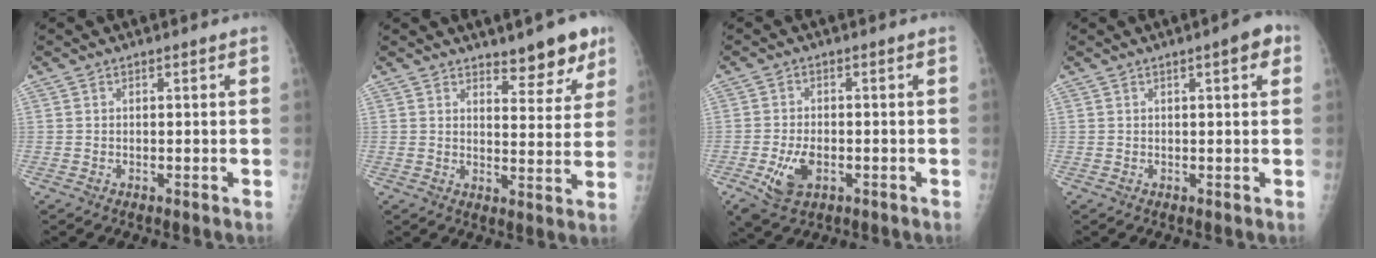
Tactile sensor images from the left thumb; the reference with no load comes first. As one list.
[{"total": 7.4, "force": [5.7, 2.6, 3.9], "torque": [-0.012, -0.037, 0.078]}, {"total": 6.1, "force": [-2.2, 3.7, 4.4], "torque": [-0.087, 0.002, -0.031]}, {"total": 3.7, "force": [1.6, 0.9, 3.3], "torque": [-0.037, 0.002, 0.017]}]